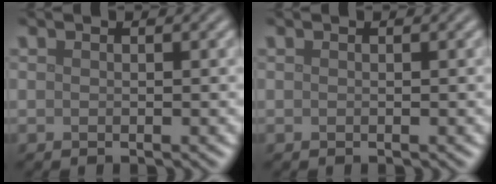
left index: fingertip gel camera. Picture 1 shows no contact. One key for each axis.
{"total": 0.0}